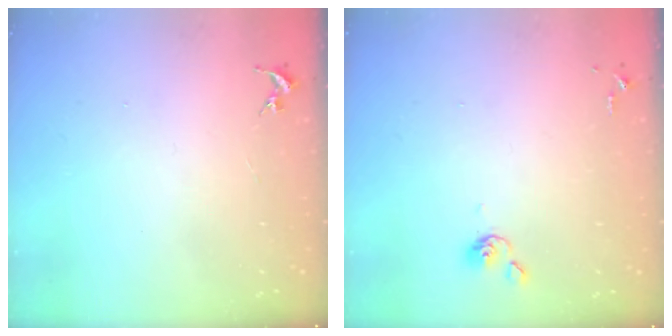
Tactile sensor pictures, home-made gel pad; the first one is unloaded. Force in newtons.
{"total": 3.9, "press": 3.8, "slide": 0.6}